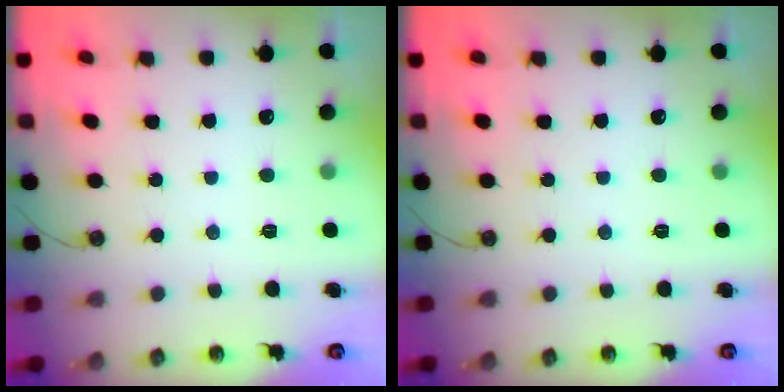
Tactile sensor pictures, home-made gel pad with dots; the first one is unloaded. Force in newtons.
{"total": 0.0}